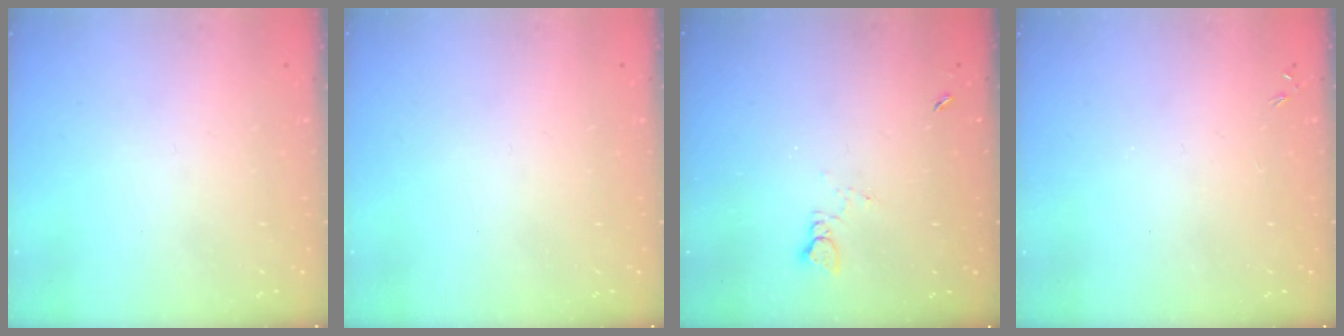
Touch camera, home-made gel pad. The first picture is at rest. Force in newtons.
{"total": 0.0}
{"total": 2.1, "press": 2.1, "slide": 0.3}
{"total": 0.0}